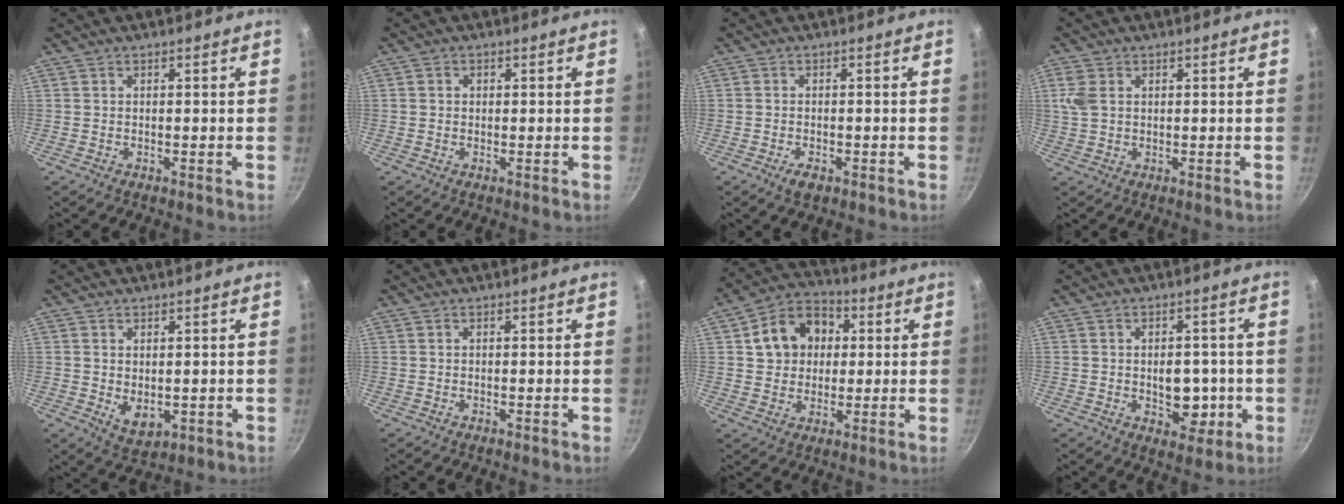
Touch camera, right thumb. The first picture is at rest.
{"total": 1.1, "force": [0.1, 1.0, 0.4], "torque": [-0.004, 0.004, 0.001]}
{"total": 2.7, "force": [-1.4, 1.4, 1.8], "torque": [-0.033, 0.007, -0.024]}
{"total": 4.3, "force": [1.1, 3.0, 2.8], "torque": [-0.059, 0.004, 0.024]}
{"total": 4.8, "force": [0.1, 3.2, 3.6], "torque": [-0.054, -0.016, 0.011]}
{"total": 0.0}
{"total": 12.4, "force": [2.5, 10.2, 6.6], "torque": [-0.083, 0.022, 0.031]}
{"total": 8.0, "force": [-1.1, 5.5, 5.7], "torque": [-0.038, 0.002, -0.008]}